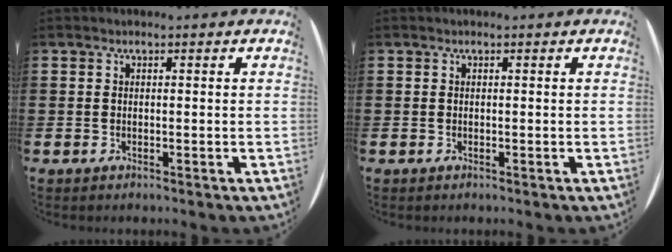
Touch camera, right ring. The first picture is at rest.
{"total": 0.0}